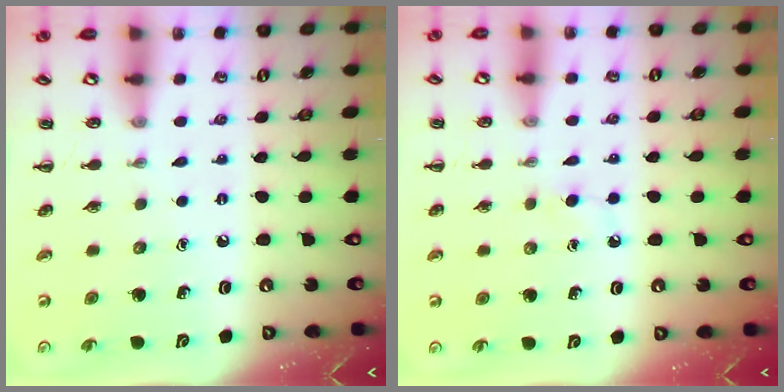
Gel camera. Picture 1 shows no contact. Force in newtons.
{"total": 2.5, "press": 2.3, "slide": 1.0}